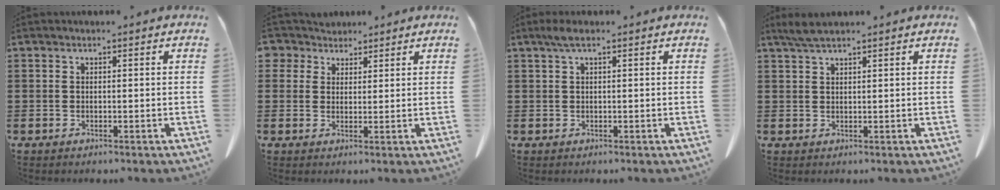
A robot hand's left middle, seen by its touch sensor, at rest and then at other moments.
{"total": 3.7, "force": [2.6, 2.6, 0.4], "torque": [-0.018, 0.006, 0.046]}
{"total": 1.7, "force": [0.6, 0.3, 1.6], "torque": [-0.033, 0.002, 0.011]}
{"total": 2.5, "force": [1.9, 0.3, 1.6], "torque": [-0.034, 0.001, 0.036]}